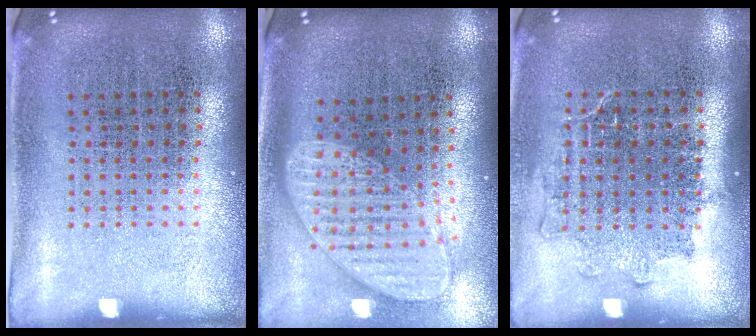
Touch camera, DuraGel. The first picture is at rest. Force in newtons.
{"total": 2.0, "press": 1.6, "slide": 1.2}
{"total": 1.2, "press": 1.1, "slide": 0.6}